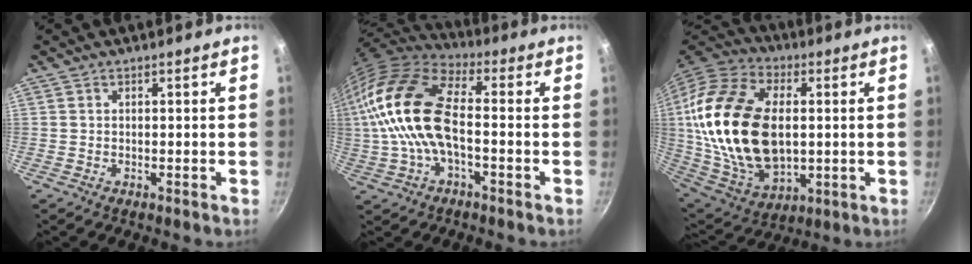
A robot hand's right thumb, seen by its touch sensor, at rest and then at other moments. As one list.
[{"total": 19.2, "force": [-0.6, 9.9, 16.5], "torque": [-0.326, 0.027, -0.024]}, {"total": 27.7, "force": [2.2, 17.0, 21.8], "torque": [-0.409, 0.000, 0.043]}]